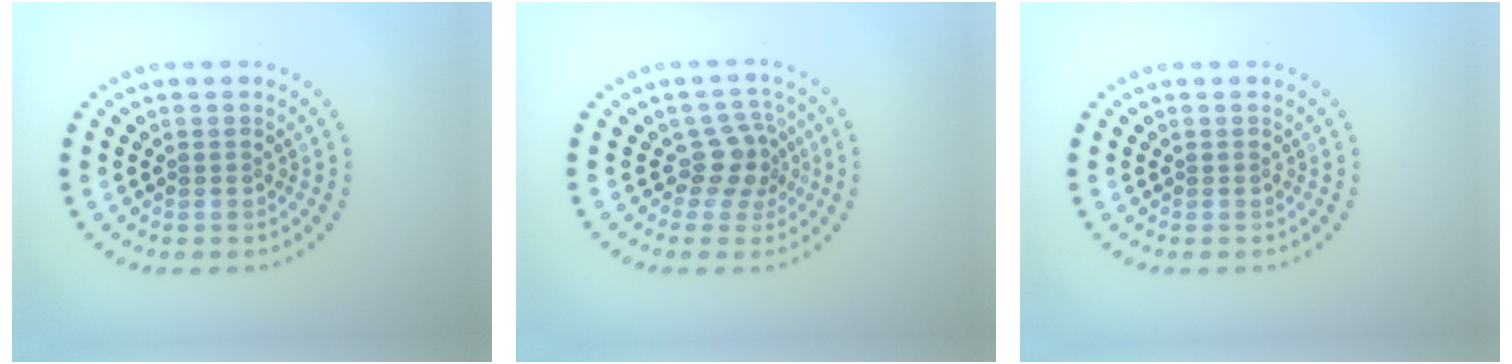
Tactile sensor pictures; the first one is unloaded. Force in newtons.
{"total": 2.9, "press": 2.2, "slide": 1.9}
{"total": 0.0}